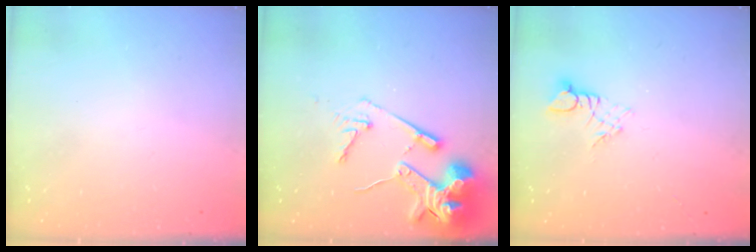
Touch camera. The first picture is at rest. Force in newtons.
{"total": 14.6, "press": 14.5, "slide": 1.6}
{"total": 2.3, "press": 2.3, "slide": 0.2}